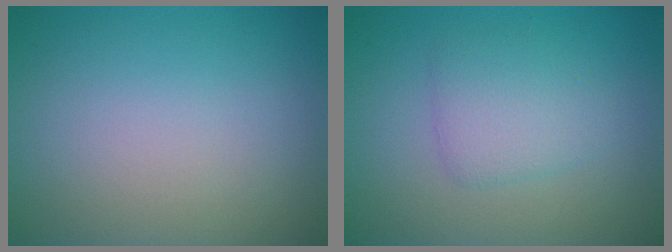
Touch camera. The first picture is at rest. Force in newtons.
{"total": 2.7, "press": 2.7, "slide": 0.1}